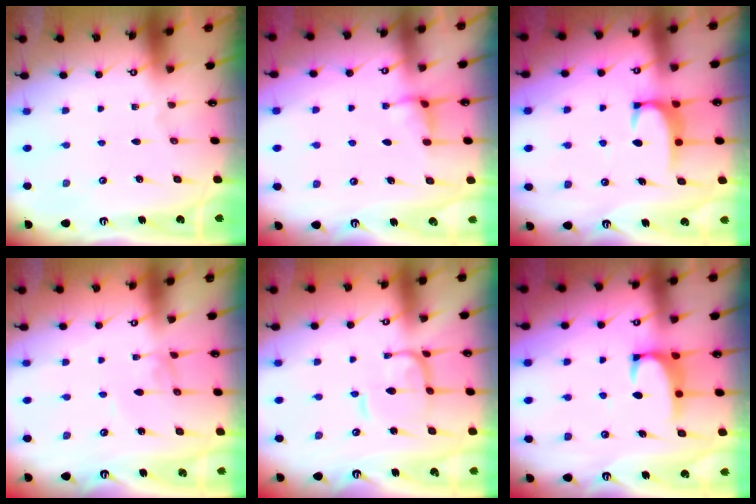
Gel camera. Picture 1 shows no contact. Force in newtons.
{"total": 2.4, "press": 2.3, "slide": 0.5}
{"total": 1.9, "press": 1.8, "slide": 0.5}
{"total": 2.7, "press": 2.7, "slide": 0.1}
{"total": 2.2, "press": 2.2, "slide": 0.5}
{"total": 2.0, "press": 1.9, "slide": 0.7}